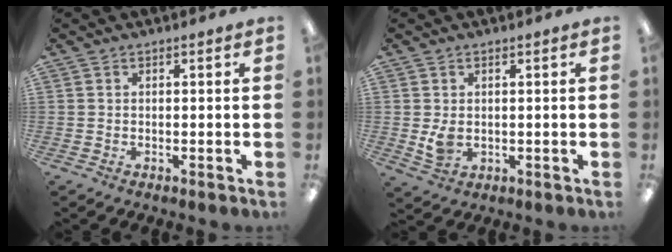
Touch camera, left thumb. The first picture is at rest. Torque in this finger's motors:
{"motor_torque": [-0.02, 0.04, 0.01, -0.02, 0.01]}